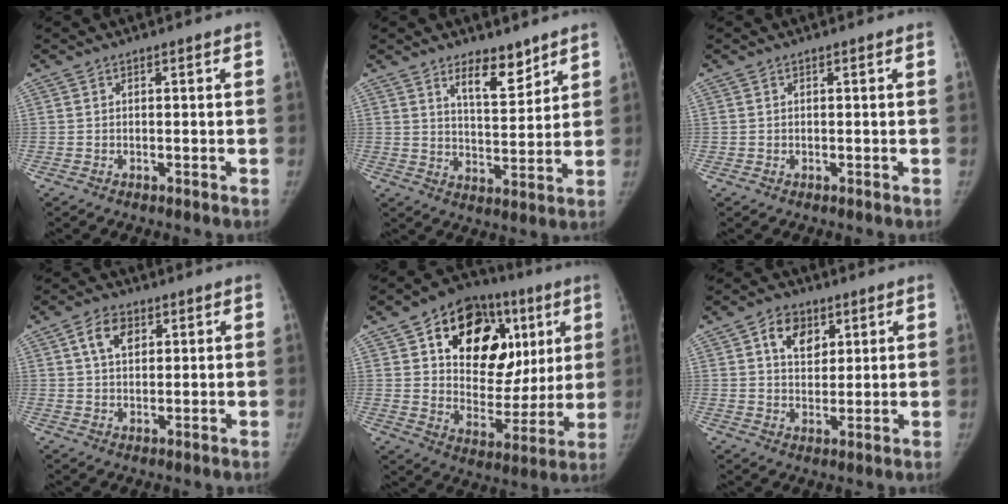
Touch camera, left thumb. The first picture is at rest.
{"total": 7.9, "force": [5.6, 3.0, 4.6], "torque": [-0.050, -0.047, 0.094]}
{"total": 0.0}
{"total": 5.9, "force": [2.4, 3.8, 3.9], "torque": [-0.054, -0.002, 0.040]}
{"total": 25.3, "force": [9.2, 16.6, 16.7], "torque": [-0.188, 0.002, 0.144]}
{"total": 7.4, "force": [3.2, 5.2, 4.2], "torque": [-0.038, -0.014, 0.052]}